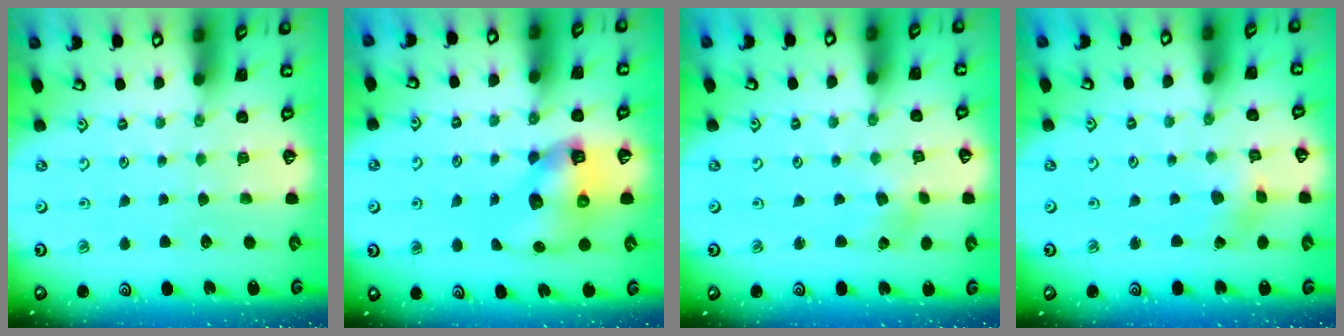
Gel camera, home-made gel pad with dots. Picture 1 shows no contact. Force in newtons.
{"total": 10.6, "press": 10.5, "slide": 1.3}
{"total": 3.6, "press": 3.5, "slide": 0.7}
{"total": 1.3, "press": 1.3, "slide": 0.2}